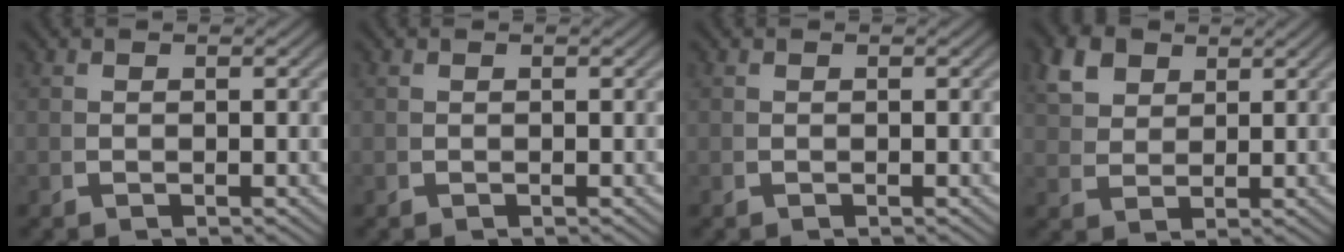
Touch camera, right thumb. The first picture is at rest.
{"total": 0.0}
{"total": 0.0}
{"total": 4.6, "force": [3.2, 2.5, 2.1], "torque": [-0.038, 0.002, 0.066]}